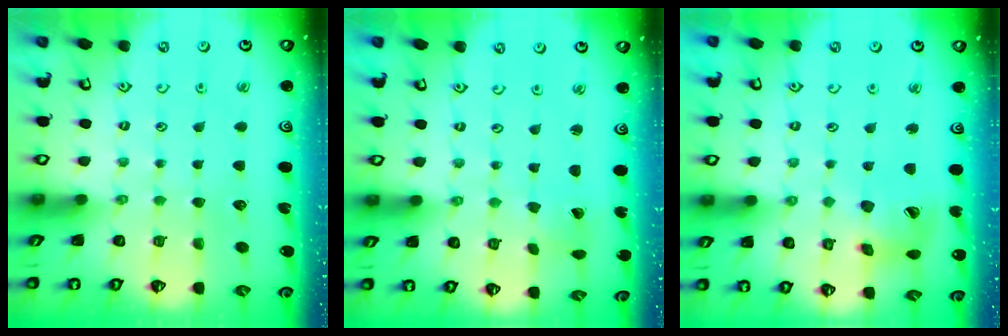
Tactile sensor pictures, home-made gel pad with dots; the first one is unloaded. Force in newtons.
{"total": 0.8, "press": 0.8, "slide": 0.0}
{"total": 11.4, "press": 11.3, "slide": 1.3}